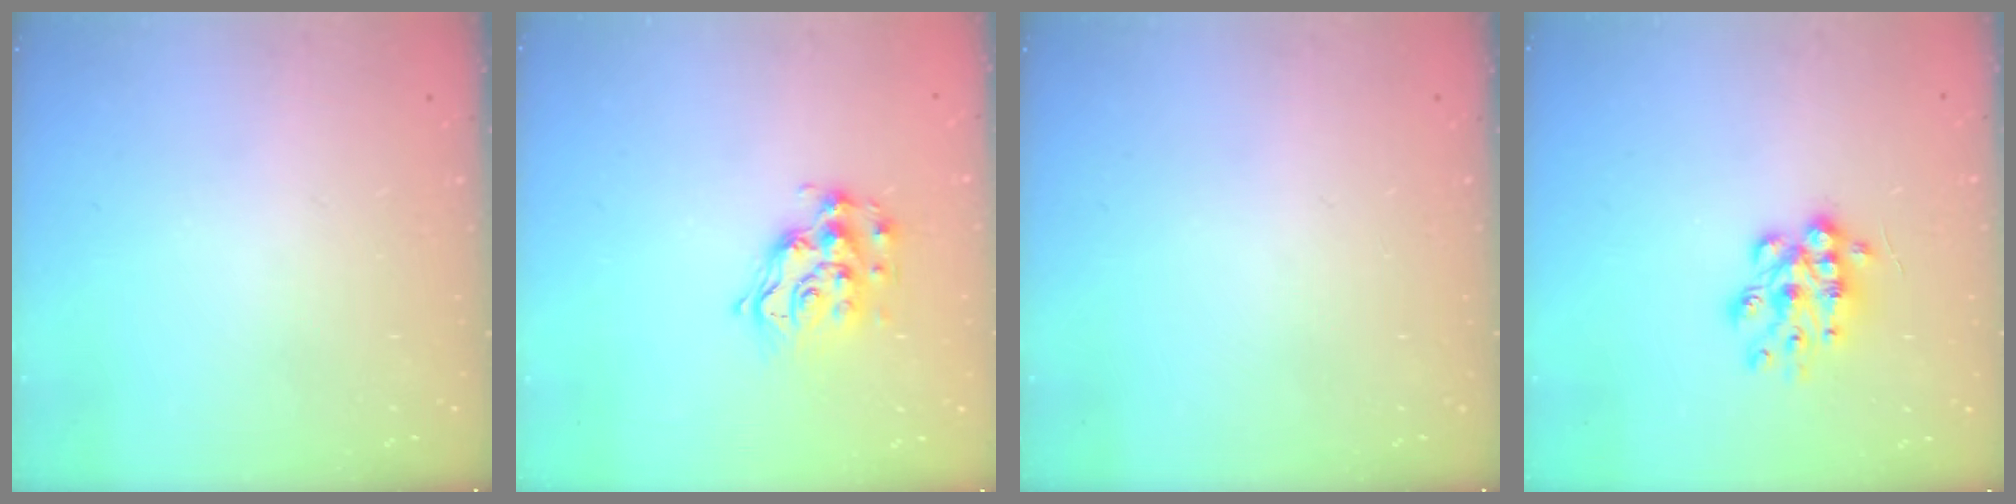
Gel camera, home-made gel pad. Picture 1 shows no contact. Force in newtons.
{"total": 12.7, "press": 12.7, "slide": 0.8}
{"total": 0.0}
{"total": 10.9, "press": 10.9, "slide": 0.5}